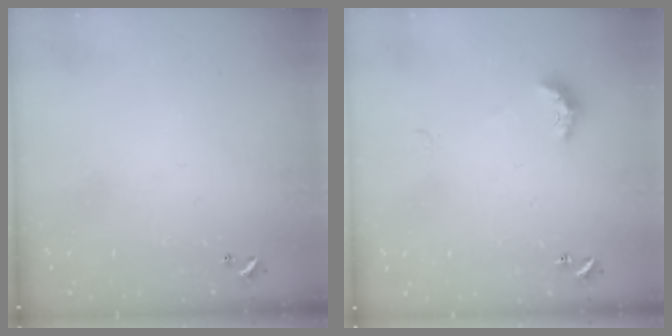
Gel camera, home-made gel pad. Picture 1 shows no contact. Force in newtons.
{"total": 4.2, "press": 4.1, "slide": 0.8}